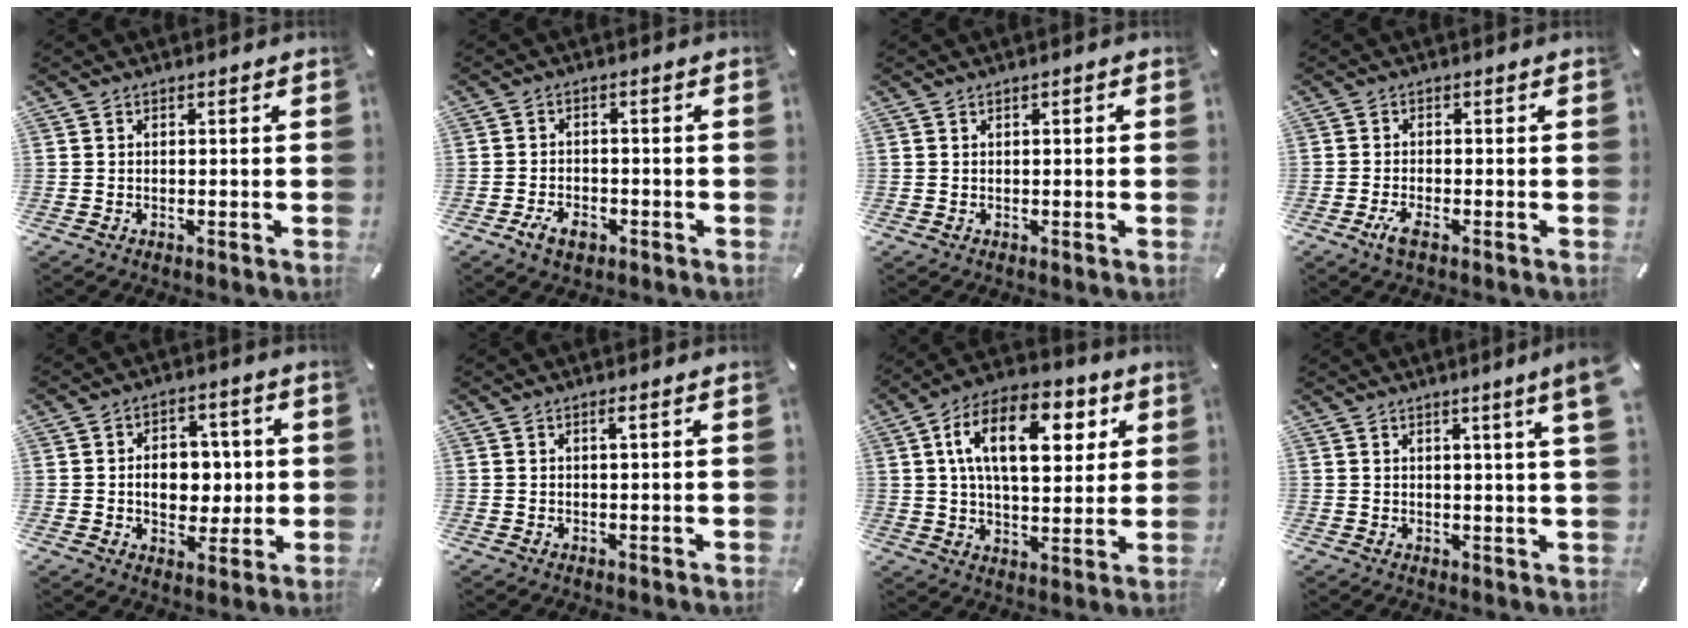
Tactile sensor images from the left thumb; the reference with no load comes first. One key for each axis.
{"total": 4.4, "fx": -2.4, "fy": 2.7, "fz": 2.4, "tx": -0.050, "ty": 0.010, "tz": -0.046}
{"total": 0.7, "fx": 0.0, "fy": 0.4, "fz": 0.5, "tx": -0.009, "ty": 0.003, "tz": -0.001}
{"total": 3.1, "fx": -1.7, "fy": 0.9, "fz": 2.4, "tx": -0.059, "ty": -0.001, "tz": -0.035}
{"total": 9.6, "fx": 0.0, "fy": 7.0, "fz": 6.6, "tx": -0.078, "ty": 0.002, "tz": -0.001}
{"total": 1.0, "fx": 0.4, "fy": 0.0, "fz": 0.9, "tx": -0.018, "ty": -0.001, "tz": 0.006}
{"total": 17.2, "fx": 6.2, "fy": 9.7, "fz": 12.9, "tx": -0.208, "ty": -0.003, "tz": 0.099}
{"total": 5.2, "fx": 2.8, "fy": -0.4, "fz": 4.4, "tx": -0.069, "ty": -0.012, "tz": 0.043}